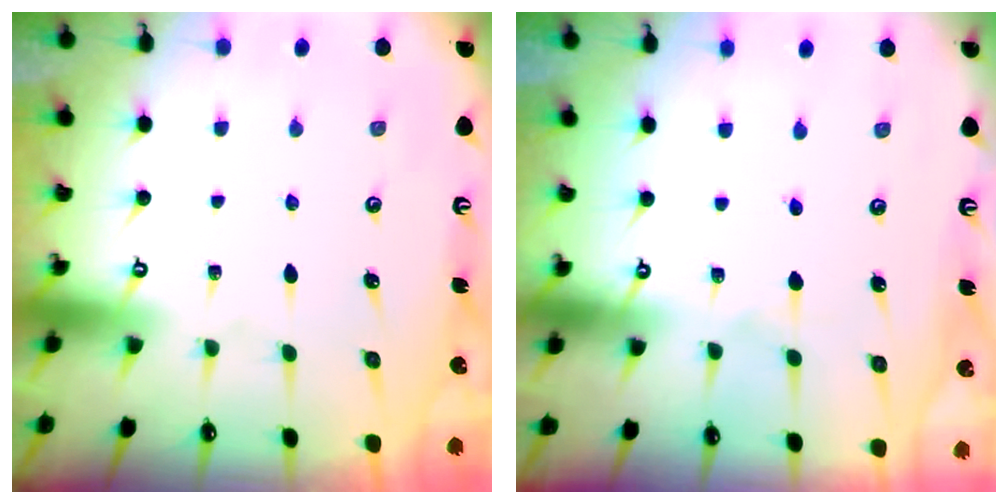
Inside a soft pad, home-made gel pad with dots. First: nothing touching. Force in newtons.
{"total": 2.5, "press": 2.5, "slide": 0.3}